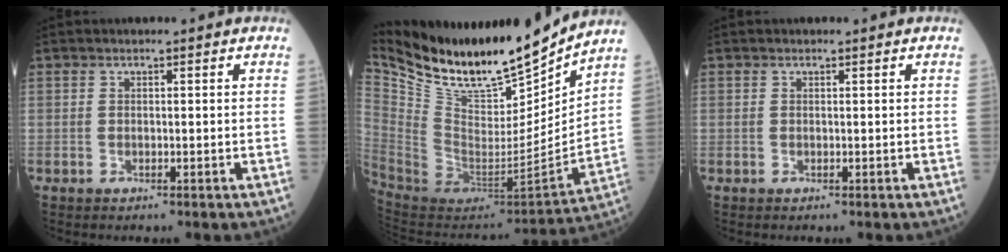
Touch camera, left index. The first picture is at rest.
{"total": 21.9, "force": [19.5, 3.8, 9.3], "torque": [-0.183, -0.047, 0.342]}
{"total": 0.0}